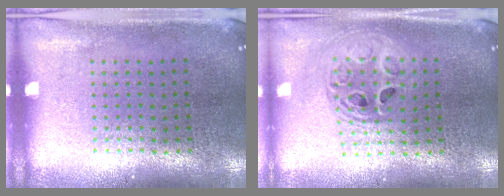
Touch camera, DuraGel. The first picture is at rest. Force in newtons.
{"total": 1.8, "press": 1.5, "slide": 1.0}